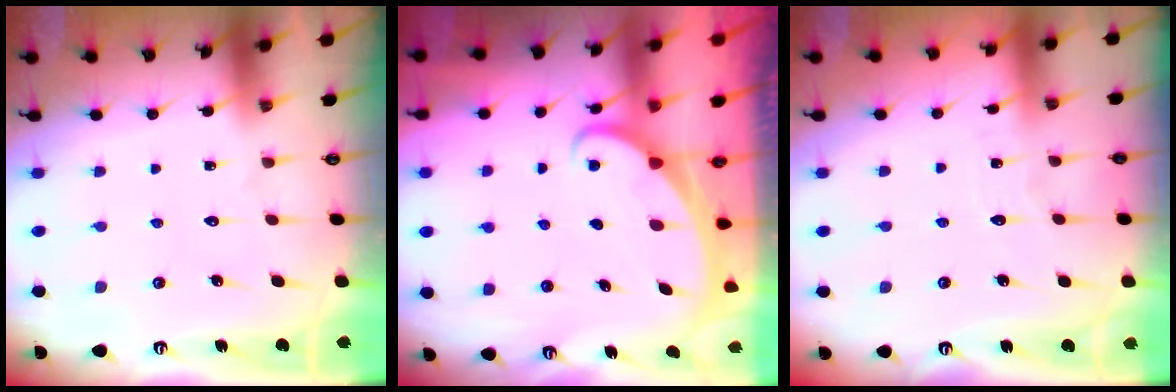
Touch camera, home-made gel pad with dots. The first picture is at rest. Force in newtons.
{"total": 1.7, "press": 1.7, "slide": 0.1}
{"total": 2.9, "press": 2.9, "slide": 0.2}